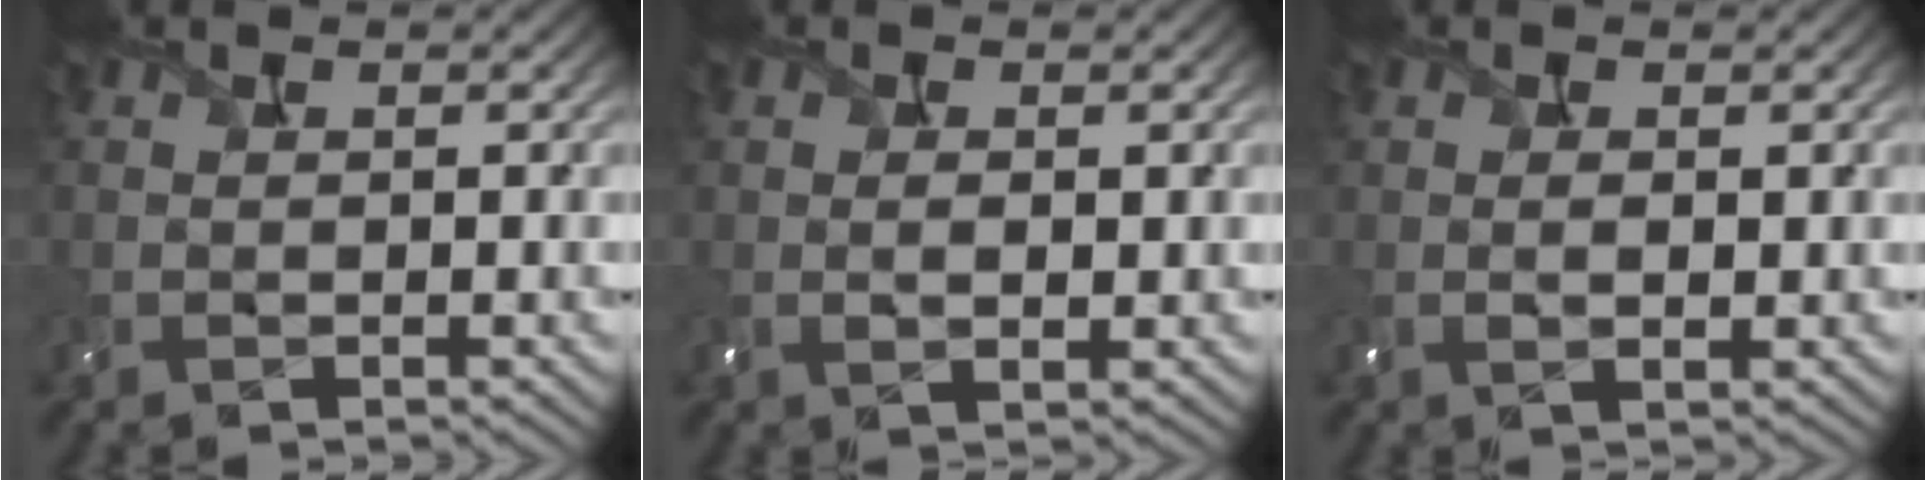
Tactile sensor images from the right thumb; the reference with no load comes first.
{"total": 2.0, "force": [0.3, 1.0, 1.8], "torque": [-0.033, -0.004, 0.009]}
{"total": 1.6, "force": [0.3, 0.6, 1.4], "torque": [-0.028, 0.000, 0.007]}